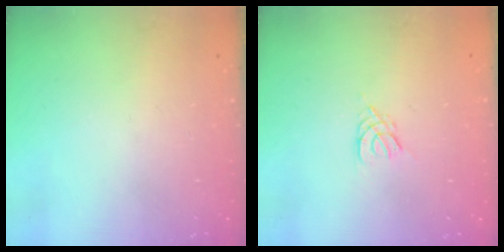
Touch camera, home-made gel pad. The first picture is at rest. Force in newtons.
{"total": 2.6, "press": 2.5, "slide": 0.5}